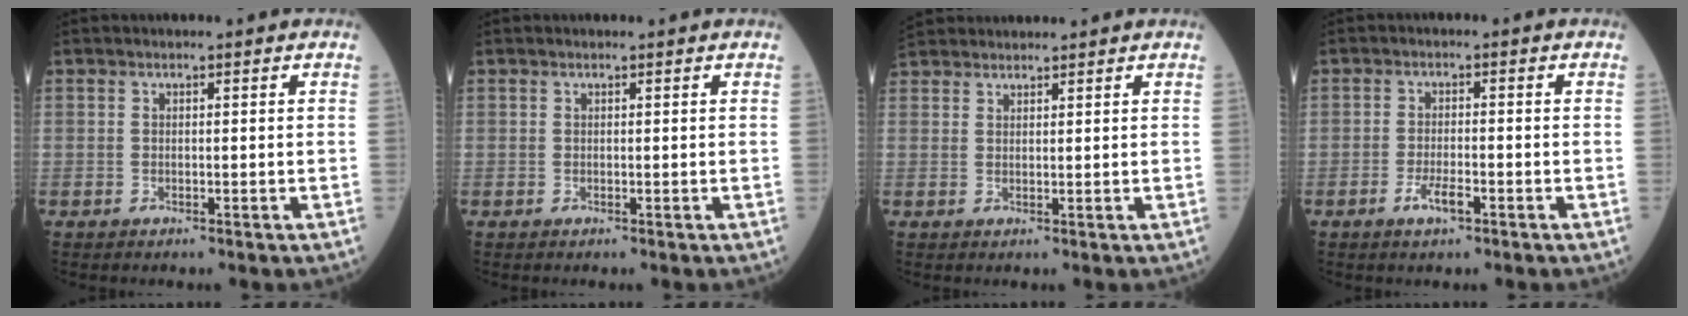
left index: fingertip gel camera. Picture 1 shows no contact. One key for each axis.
{"total": 0.0}
{"total": 5.0, "fx": 4.7, "fy": 1.3, "fz": 0.9, "tx": -0.018, "ty": 0.036, "tz": 0.086}
{"total": 3.1, "fx": -1.9, "fy": 0.7, "fz": 2.4, "tx": -0.051, "ty": -0.001, "tz": -0.035}